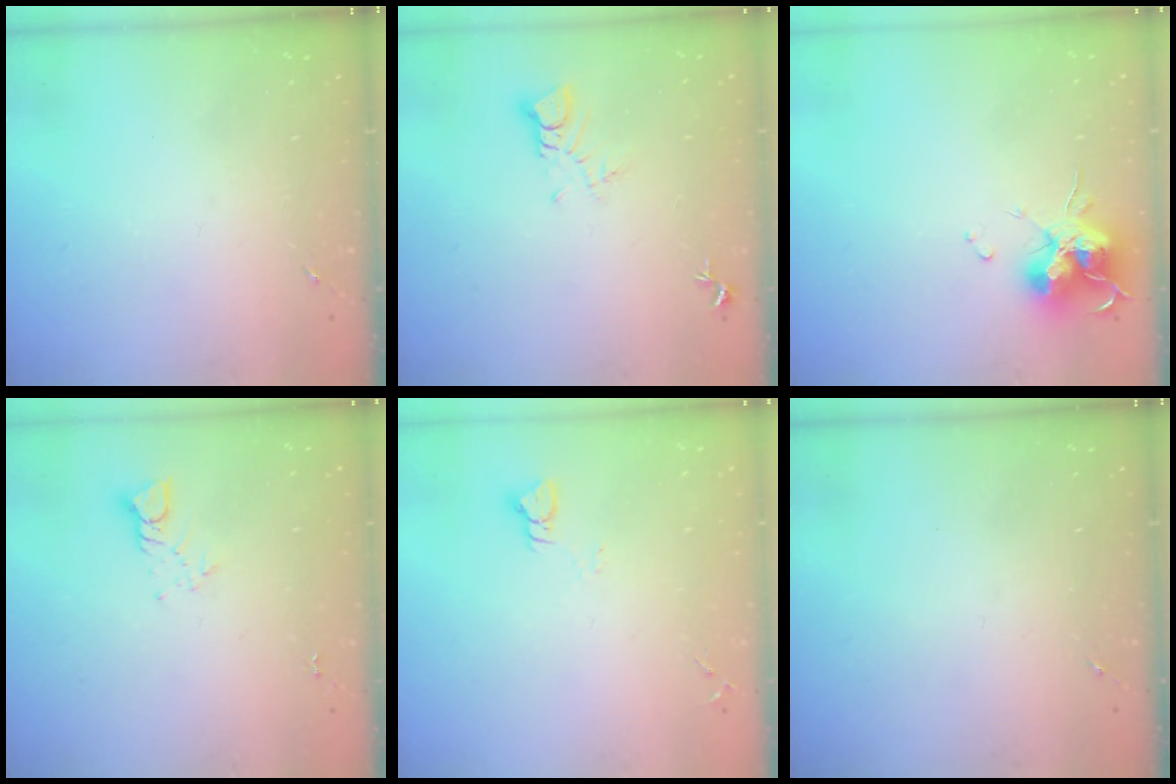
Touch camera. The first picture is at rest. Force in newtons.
{"total": 3.6, "press": 3.6, "slide": 0.2}
{"total": 15.2, "press": 15.1, "slide": 2.0}
{"total": 3.8, "press": 3.8, "slide": 0.2}
{"total": 2.9, "press": 2.9, "slide": 0.3}
{"total": 0.0}